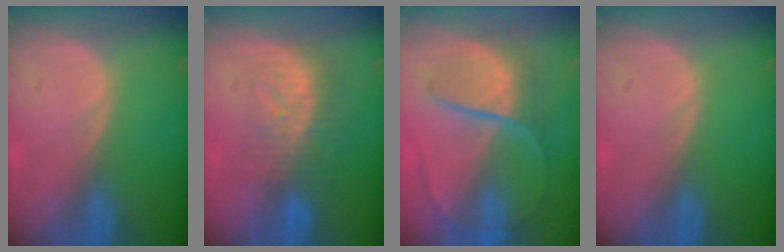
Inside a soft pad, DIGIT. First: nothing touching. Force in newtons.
{"total": 8.3, "press": 7.2, "slide": 4.0}
{"total": 8.2, "press": 7.3, "slide": 3.7}
{"total": 0.0}